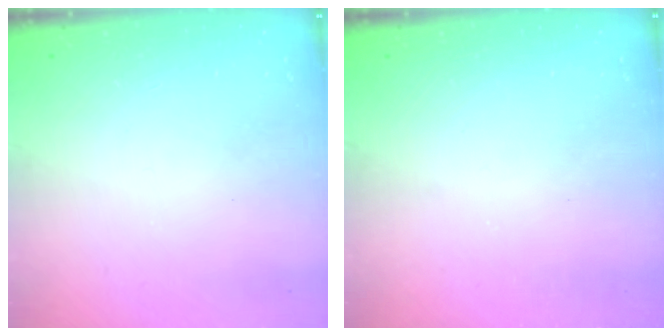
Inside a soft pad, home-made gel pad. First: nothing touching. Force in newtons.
{"total": 0.0}